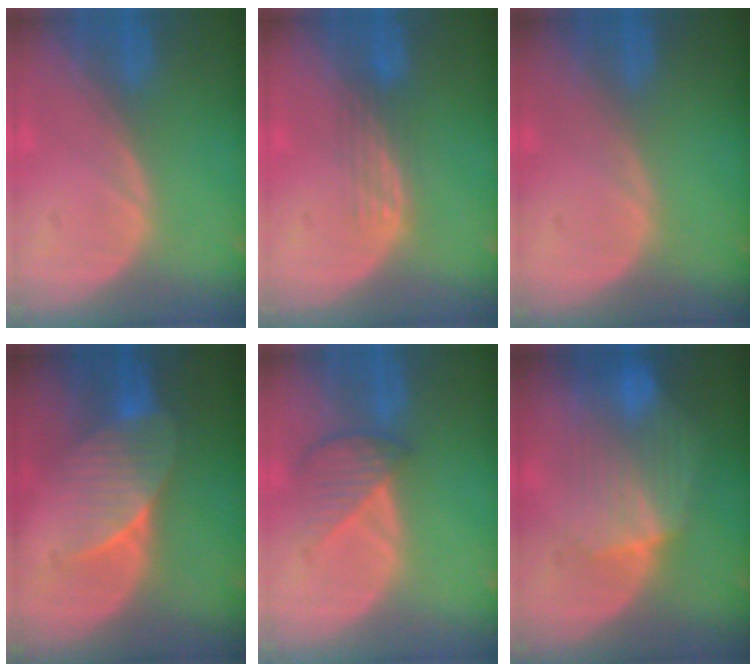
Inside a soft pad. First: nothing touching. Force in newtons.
{"total": 3.0, "press": 2.7, "slide": 1.3}
{"total": 0.0}
{"total": 7.2, "press": 6.6, "slide": 2.8}
{"total": 4.6, "press": 4.2, "slide": 1.8}
{"total": 8.4, "press": 8.0, "slide": 2.3}